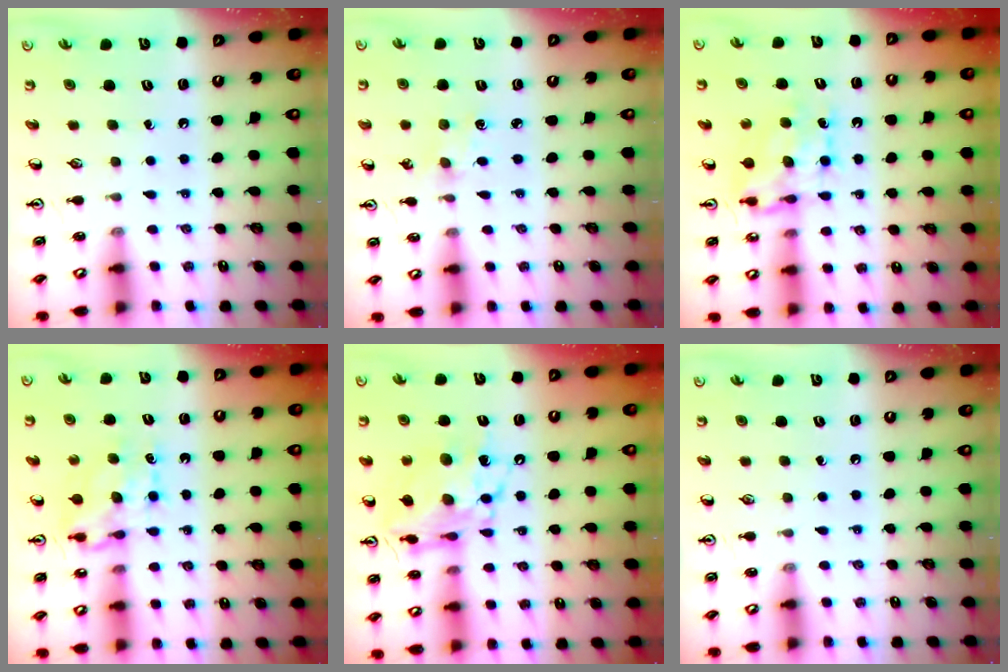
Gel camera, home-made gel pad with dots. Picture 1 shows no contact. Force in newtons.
{"total": 1.5, "press": 1.4, "slide": 0.2}
{"total": 8.0, "press": 8.0, "slide": 0.3}
{"total": 7.3, "press": 7.3, "slide": 0.7}
{"total": 13.6, "press": 13.5, "slide": 1.4}
{"total": 0.0}